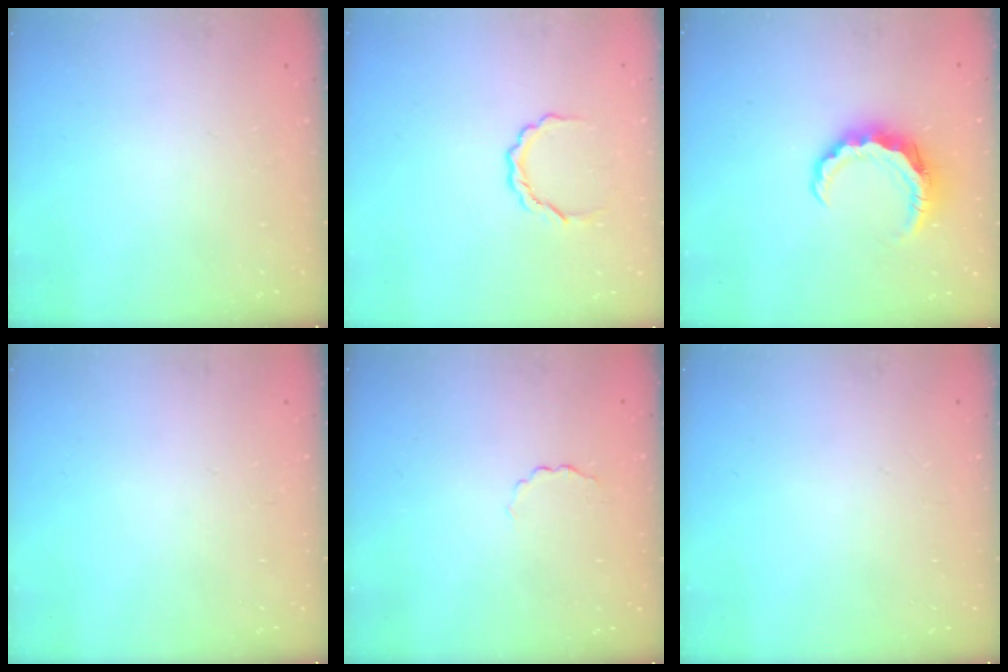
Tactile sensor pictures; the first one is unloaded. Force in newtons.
{"total": 3.4, "press": 3.4, "slide": 0.2}
{"total": 8.4, "press": 8.3, "slide": 1.2}
{"total": 0.0}
{"total": 2.0, "press": 1.9, "slide": 0.5}
{"total": 0.0}